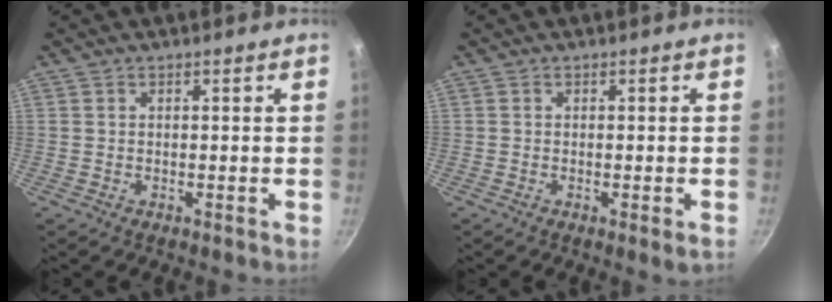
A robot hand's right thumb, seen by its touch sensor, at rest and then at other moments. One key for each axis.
{"total": 1.4, "fx": -0.4, "fy": 0.1, "fz": 1.3, "tx": -0.024, "ty": -0.003, "tz": -0.009}